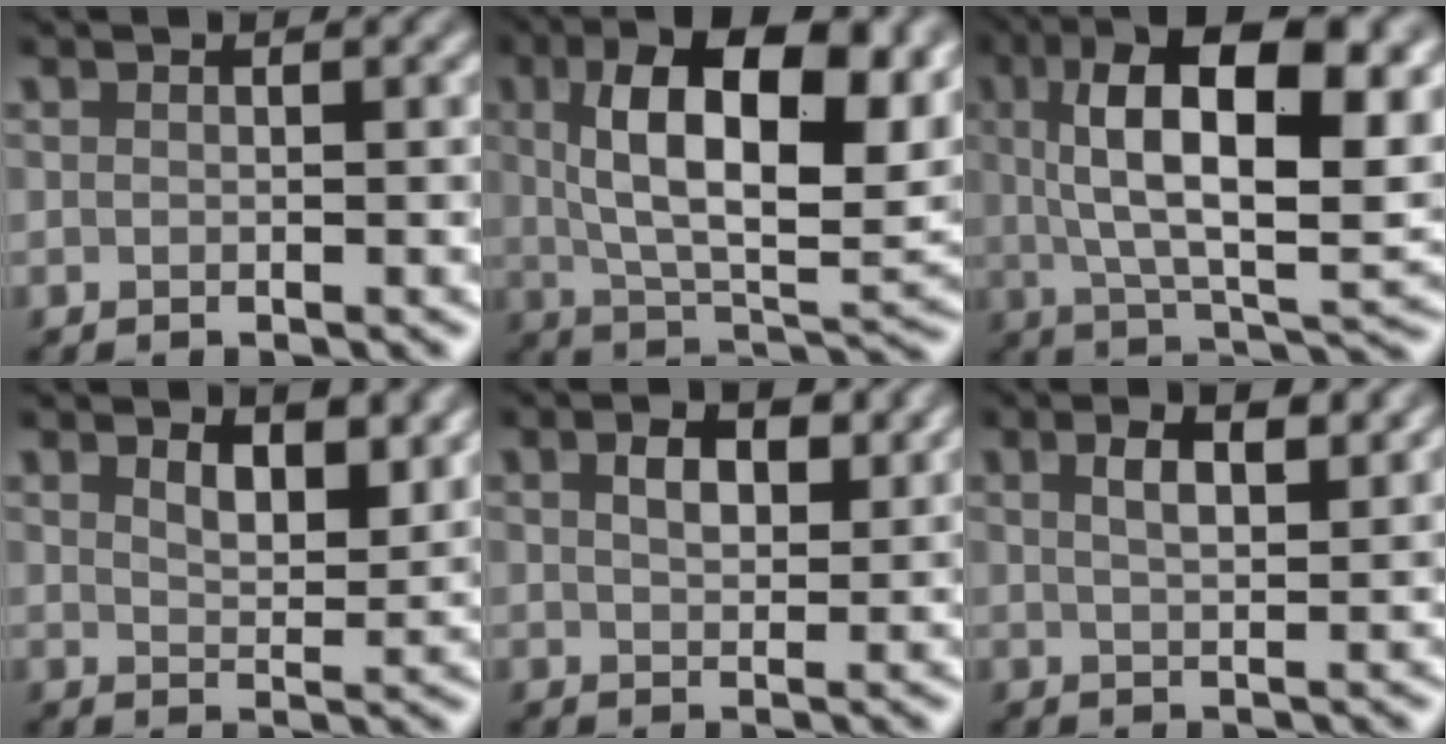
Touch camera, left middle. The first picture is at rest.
{"total": 14.2, "force": [3.9, 6.4, 12.0], "torque": [-0.184, 0.003, 0.067]}
{"total": 15.5, "force": [4.5, 6.2, 13.5], "torque": [-0.207, 0.007, 0.069]}
{"total": 3.9, "force": [2.4, 1.6, 2.6], "torque": [-0.046, -0.006, 0.039]}
{"total": 3.1, "force": [1.4, 1.7, 2.2], "torque": [-0.041, 0.003, 0.025]}
{"total": 3.3, "force": [1.7, 1.1, 2.6], "torque": [-0.044, 0.006, 0.029]}